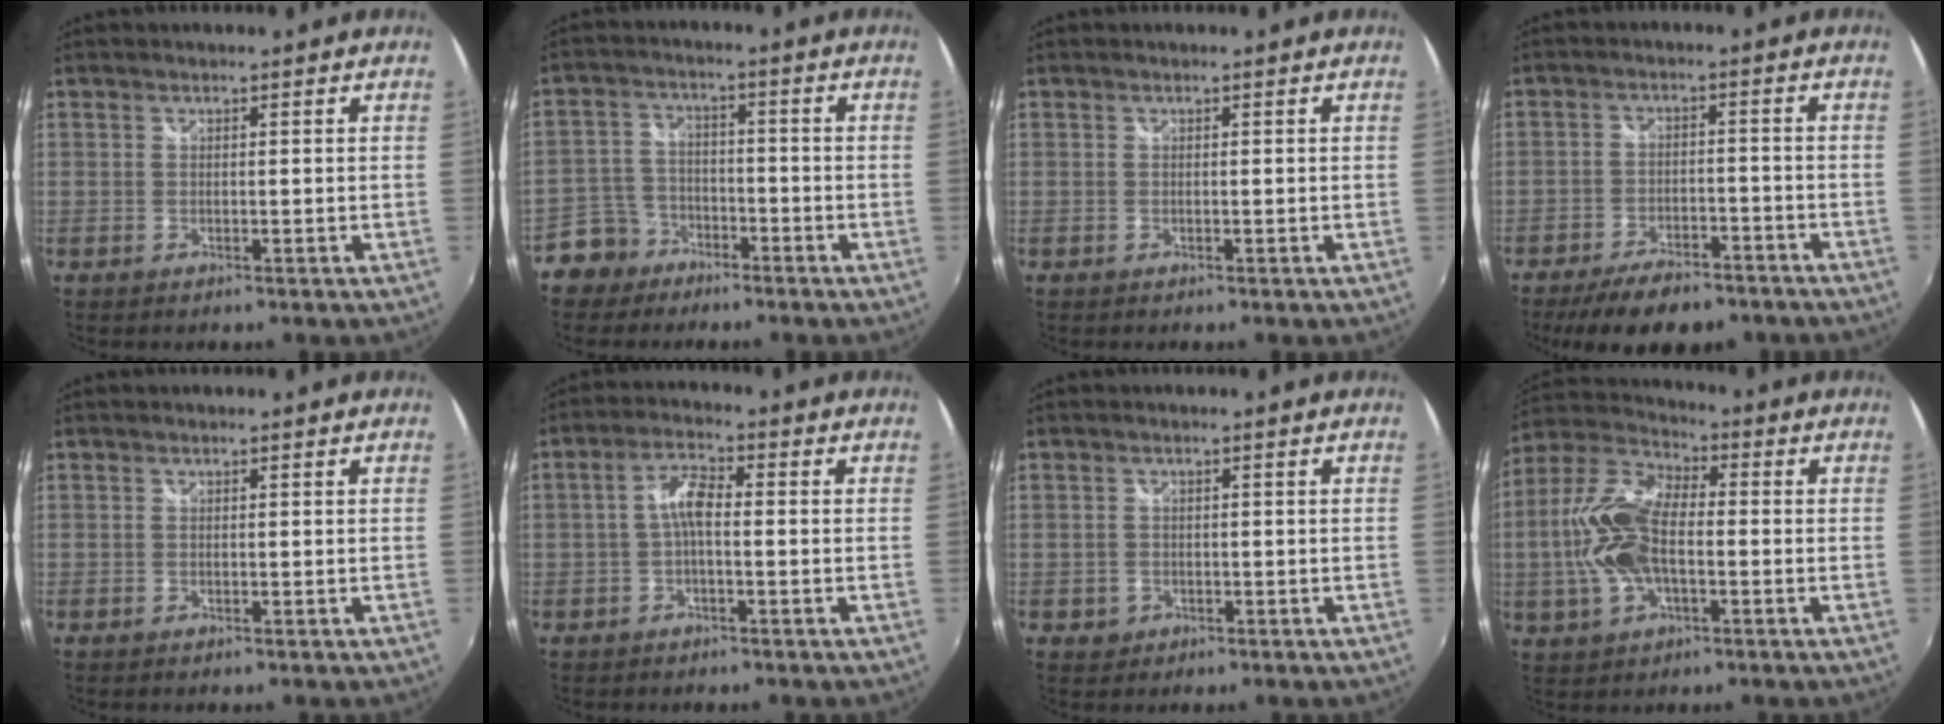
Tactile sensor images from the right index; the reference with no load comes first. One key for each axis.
{"total": 6.6, "fx": -4.7, "fy": 4.6, "fz": 0.6, "tx": -0.025, "ty": 0.020, "tz": -0.089}
{"total": 0.0}
{"total": 13.0, "fx": -10.0, "fy": 5.3, "fz": 6.5, "tx": -0.145, "ty": -0.008, "tz": -0.145}
{"total": 0.0}
{"total": 4.4, "fx": -0.7, "fy": 1.5, "fz": 4.1, "tx": -0.083, "ty": 0.014, "tz": -0.016}
{"total": 2.3, "fx": -0.7, "fy": 2.1, "fz": 0.6, "tx": -0.015, "ty": -0.001, "tz": -0.008}
{"total": 14.2, "fx": -1.9, "fy": 7.4, "fz": 11.9, "tx": -0.260, "ty": 0.013, "tz": -0.039}